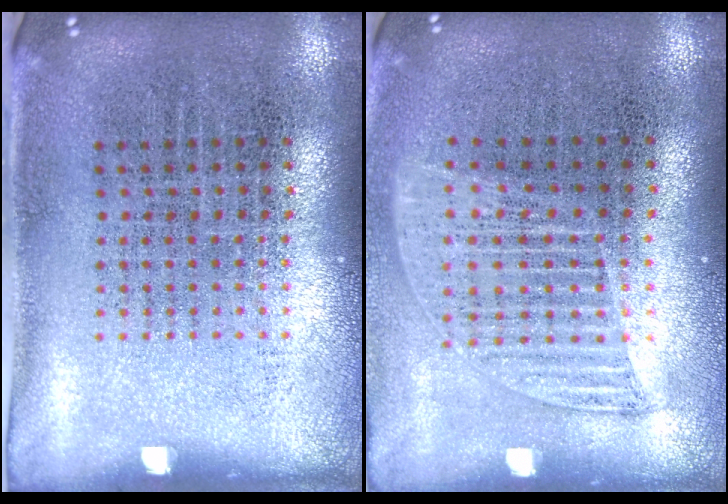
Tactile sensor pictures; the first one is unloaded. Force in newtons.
{"total": 1.2, "press": 1.1, "slide": 0.6}